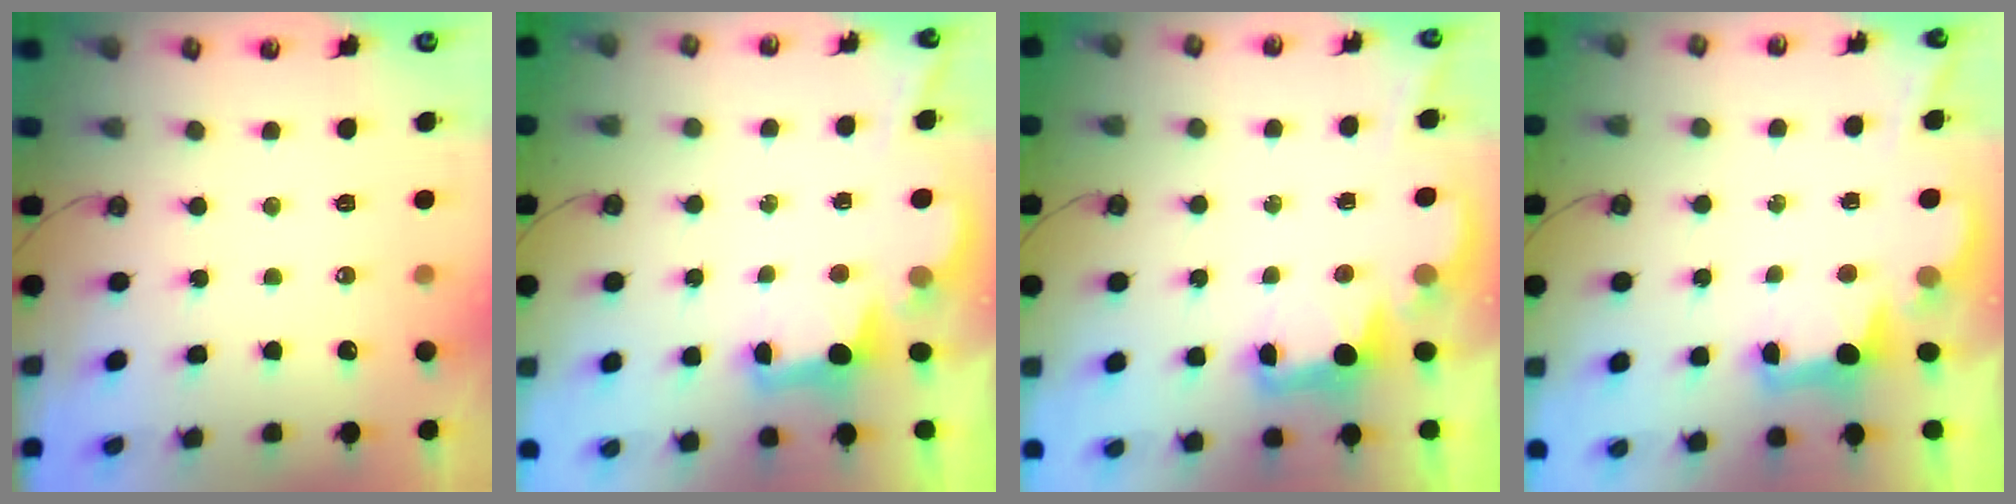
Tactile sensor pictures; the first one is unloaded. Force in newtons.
{"total": 2.6, "press": 2.5, "slide": 0.9}
{"total": 3.0, "press": 2.9, "slide": 0.6}
{"total": 2.6, "press": 2.5, "slide": 0.9}